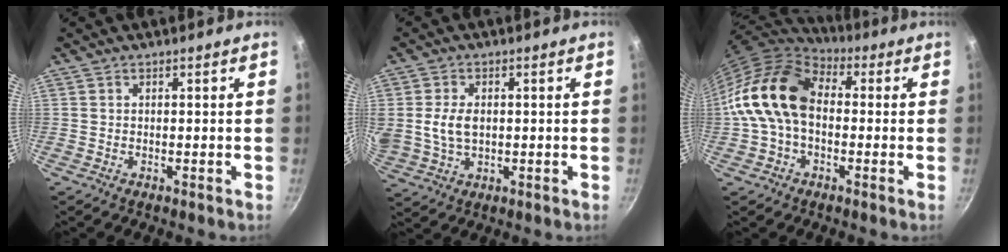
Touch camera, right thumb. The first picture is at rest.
{"total": 6.5, "force": [0.6, 4.4, 4.8], "torque": [-0.087, -0.001, 0.016]}
{"total": 15.6, "force": [0.0, 10.7, 11.3], "torque": [-0.190, 0.037, -0.017]}